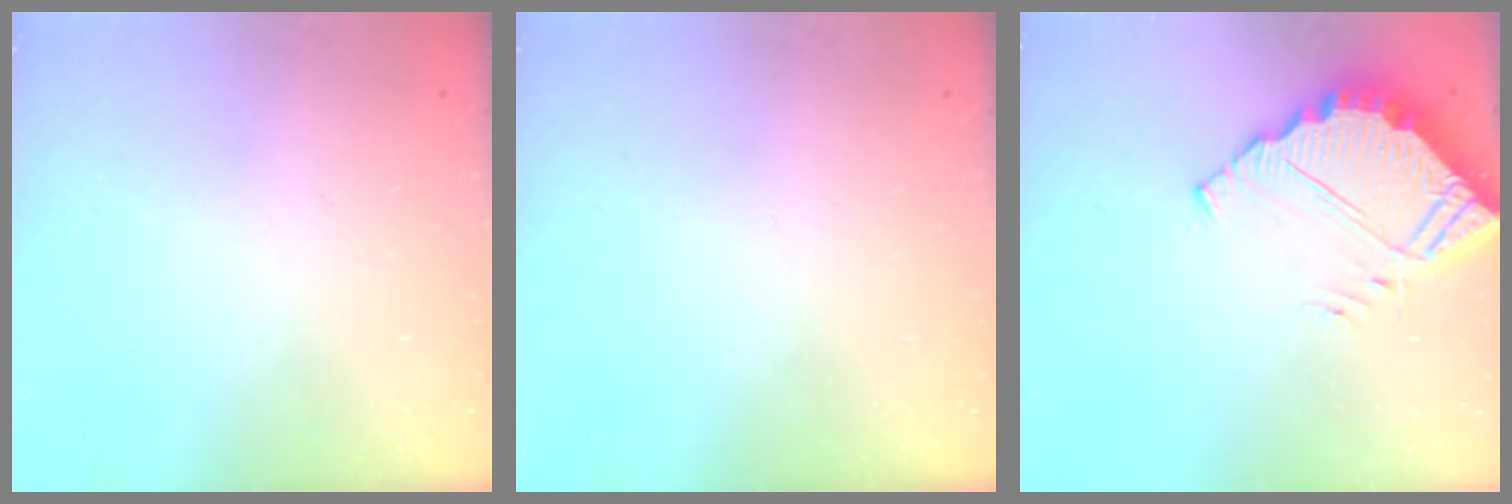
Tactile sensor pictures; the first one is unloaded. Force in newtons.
{"total": 0.0}
{"total": 6.1, "press": 6.1, "slide": 0.4}